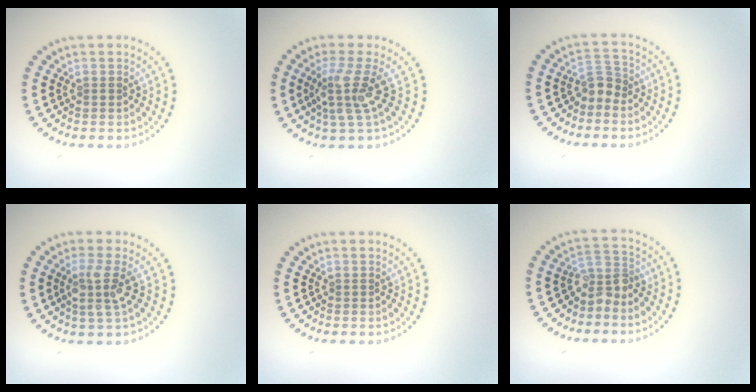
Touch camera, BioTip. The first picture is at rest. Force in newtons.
{"total": 3.5, "press": 2.5, "slide": 2.5}
{"total": 2.1, "press": 1.6, "slide": 1.3}
{"total": 2.8, "press": 2.3, "slide": 1.6}
{"total": 0.0}
{"total": 2.6, "press": 1.9, "slide": 1.7}